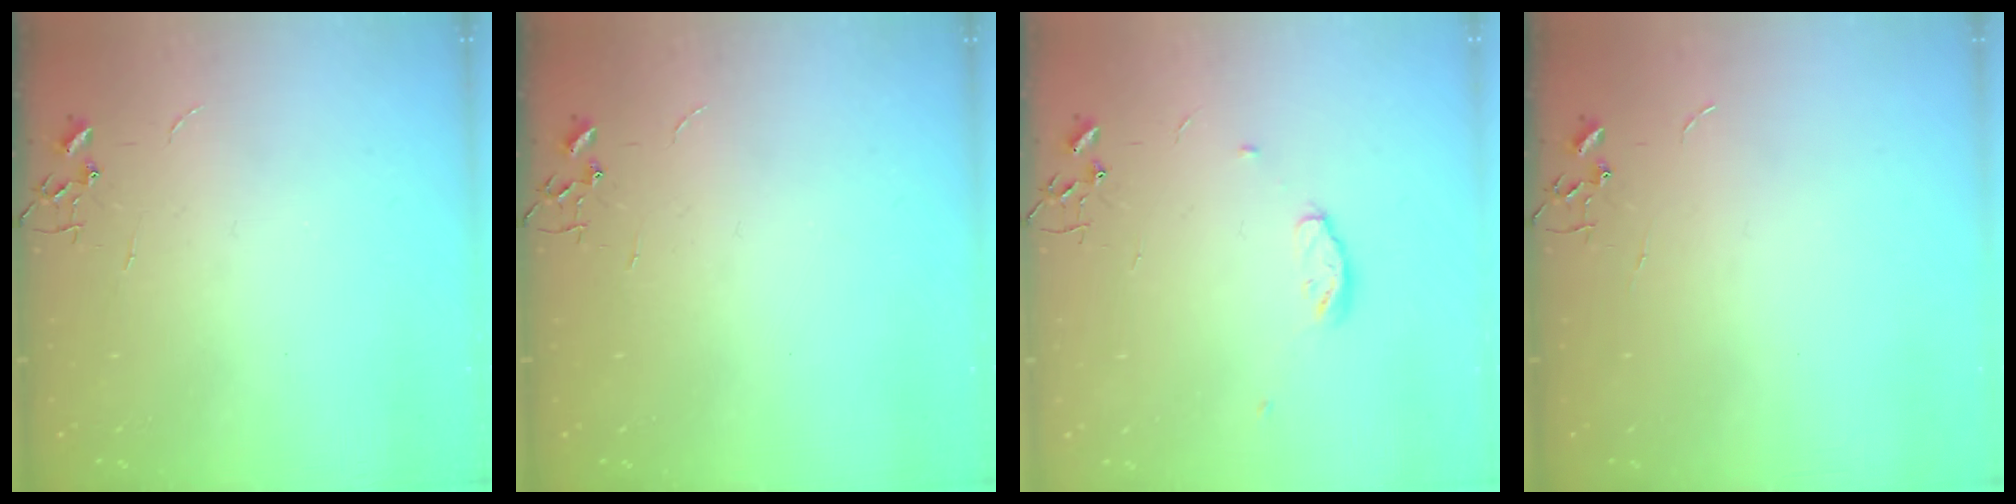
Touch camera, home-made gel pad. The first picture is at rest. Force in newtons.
{"total": 0.0}
{"total": 6.5, "press": 6.5, "slide": 0.8}
{"total": 0.0}